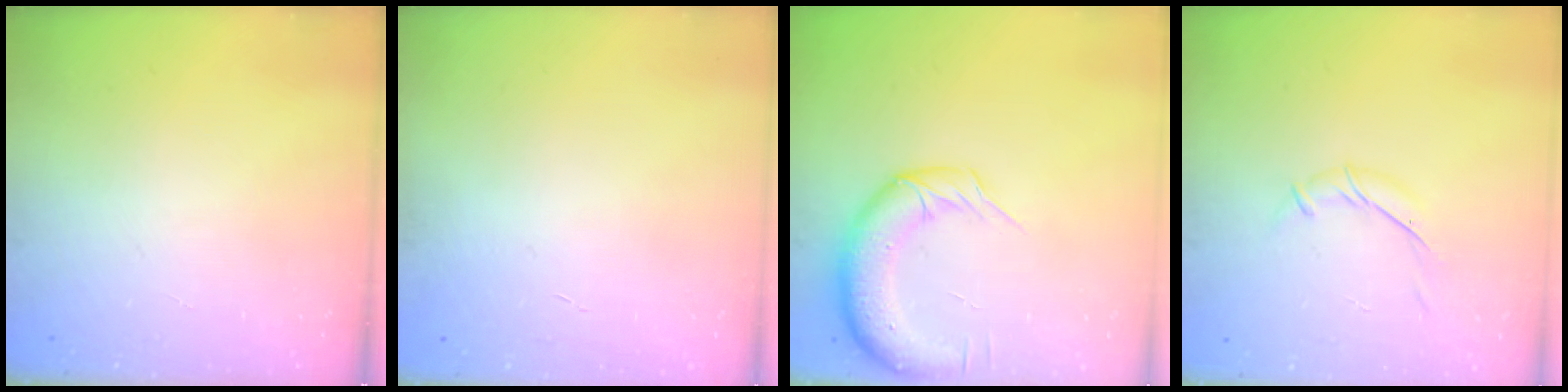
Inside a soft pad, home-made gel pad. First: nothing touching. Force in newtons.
{"total": 0.0}
{"total": 11.4, "press": 11.0, "slide": 3.1}
{"total": 5.3, "press": 5.2, "slide": 1.1}